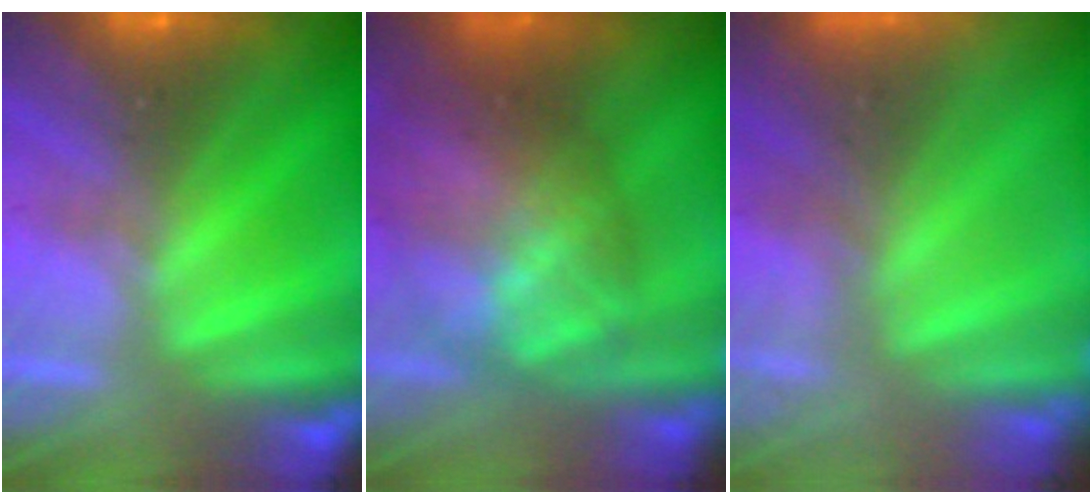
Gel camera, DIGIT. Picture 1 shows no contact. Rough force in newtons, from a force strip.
{"total": 7.3}
{"total": 8.5}